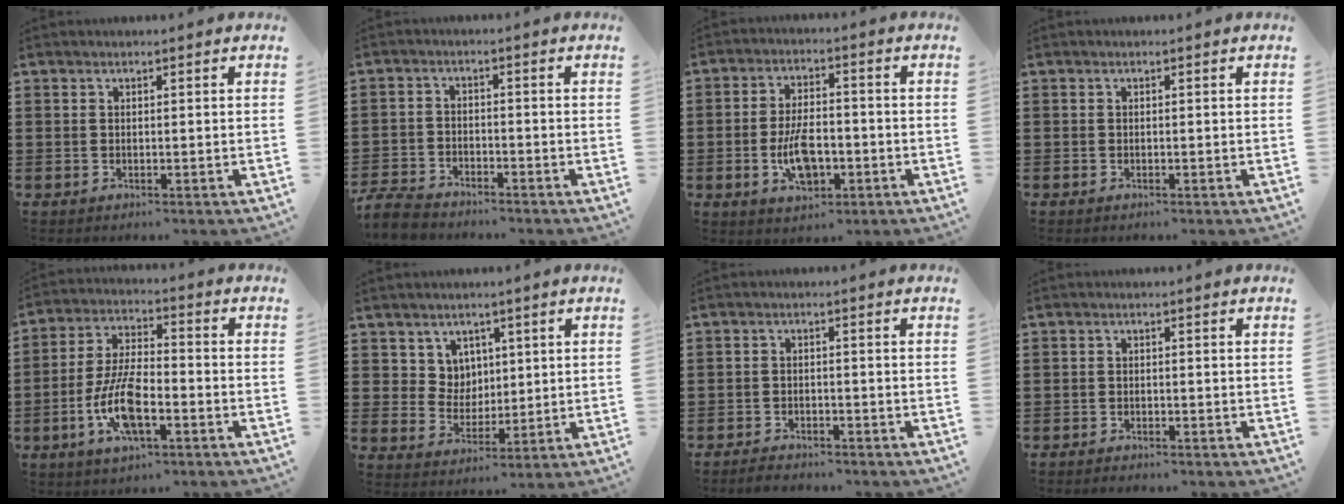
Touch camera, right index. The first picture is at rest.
{"total": 4.4, "force": [-4.2, 0.8, 1.0], "torque": [-0.039, -0.004, -0.089]}
{"total": 7.4, "force": [-2.1, 3.7, 6.1], "torque": [-0.120, 0.000, -0.042]}
{"total": 0.0}
{"total": 10.2, "force": [-3.6, 3.9, 8.7], "torque": [-0.194, -0.005, -0.070]}
{"total": 5.0, "force": [2.6, 4.2, 0.5], "torque": [-0.034, 0.007, 0.050]}
{"total": 2.0, "force": [-2.0, 0.2, -0.1], "torque": [-0.005, 0.001, -0.043]}
{"total": 1.1, "force": [-1.1, 0.1, -0.1], "torque": [-0.002, 0.001, -0.023]}